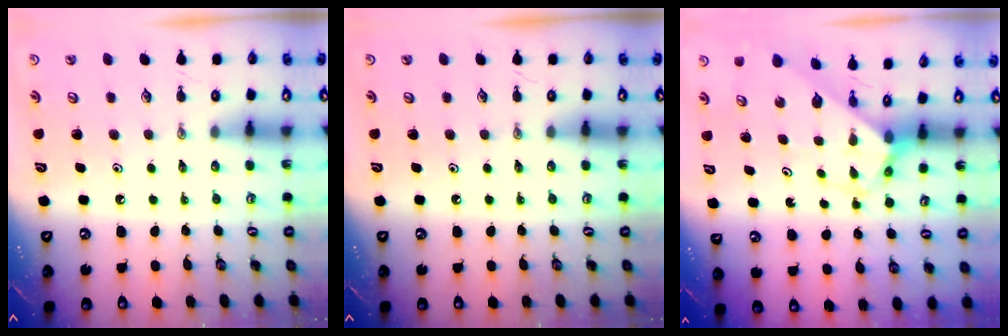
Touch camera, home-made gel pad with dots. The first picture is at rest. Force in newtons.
{"total": 0.0}
{"total": 2.9, "press": 2.9, "slide": 0.2}